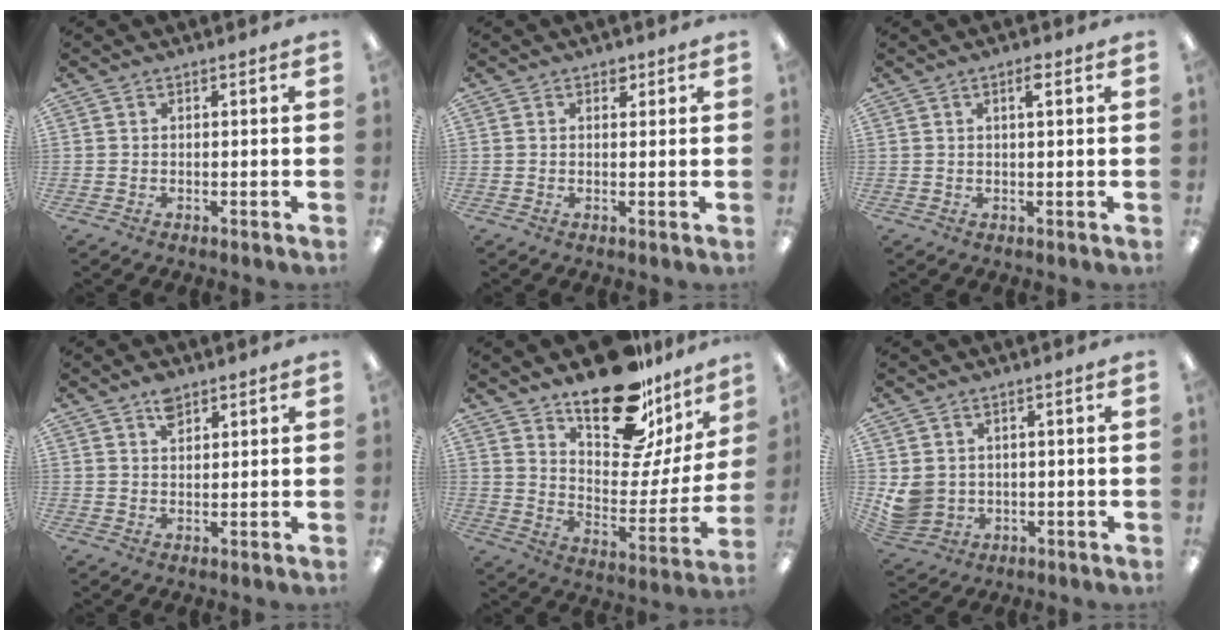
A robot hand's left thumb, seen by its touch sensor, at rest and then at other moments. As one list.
[{"total": 1.6, "force": [1.1, 1.1, 0.6], "torque": [0.004, -0.004, 0.015]}, {"total": 2.4, "force": [1.3, 0.5, 1.9], "torque": [-0.035, 0.002, 0.019]}, {"total": 4.0, "force": [2.8, 2.1, 1.9], "torque": [-0.028, -0.006, 0.049]}, {"total": 21.4, "force": [16.5, 8.6, 10.7], "torque": [-0.152, -0.121, 0.282]}, {"total": 5.2, "force": [1.4, 4.7, 1.6], "torque": [-0.046, -0.004, 0.030]}]